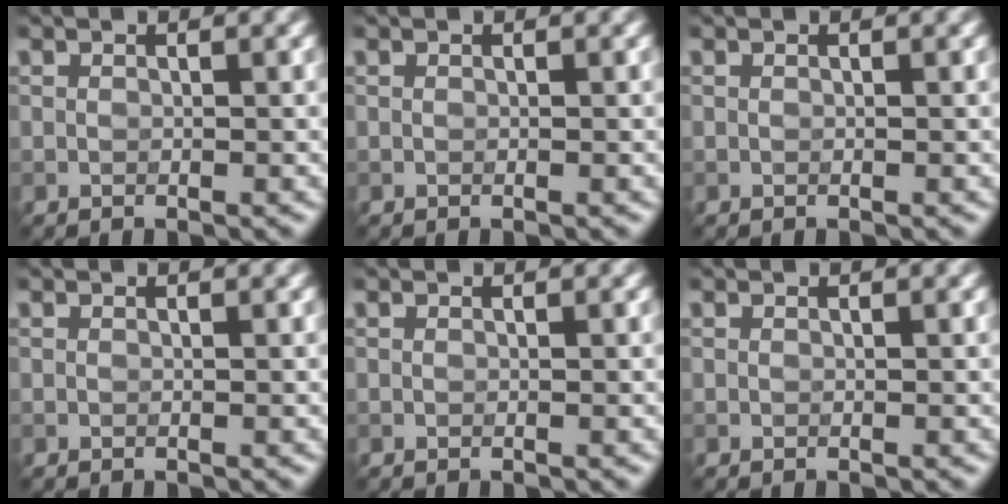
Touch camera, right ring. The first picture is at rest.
{"total": 0.0}
{"total": 0.0}
{"total": 0.0}
{"total": 0.0}
{"total": 0.0}